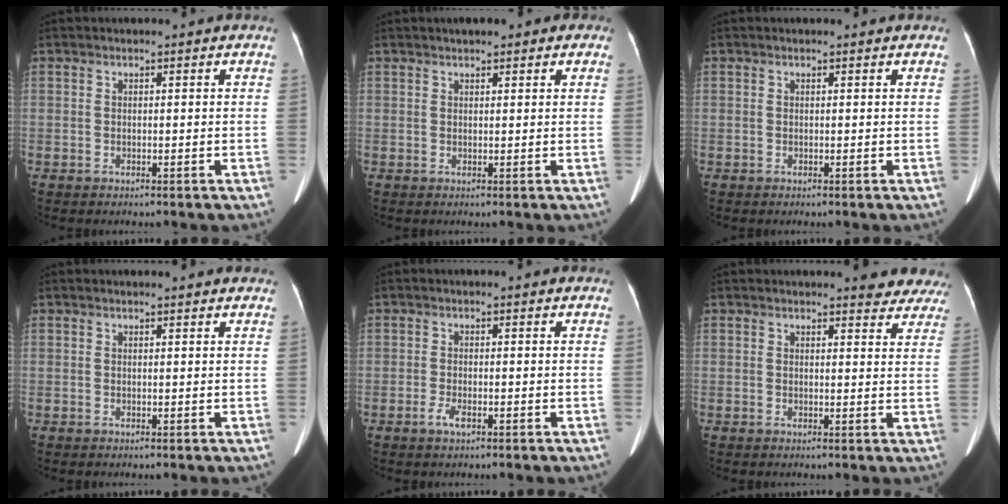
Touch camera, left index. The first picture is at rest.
{"total": 2.9, "force": [1.9, 1.0, 1.9], "torque": [-0.025, 0.015, 0.025]}
{"total": 0.6, "force": [0.5, 0.2, 0.1], "torque": [-0.006, 0.001, 0.005]}
{"total": 1.7, "force": [1.7, 0.1, 0.4], "torque": [-0.012, 0.006, 0.018]}
{"total": 1.8, "force": [-0.9, 0.5, 1.4], "torque": [-0.034, -0.003, -0.014]}
{"total": 6.9, "force": [6.5, 1.8, 1.7], "torque": [0.003, -0.017, 0.046]}